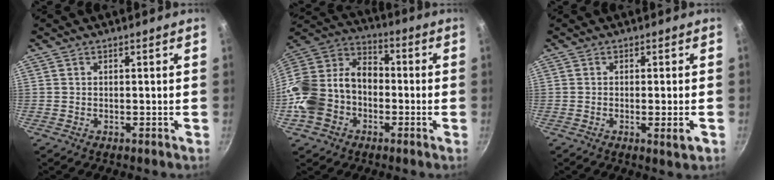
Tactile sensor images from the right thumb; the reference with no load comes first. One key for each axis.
{"total": 20.4, "fx": -5.0, "fy": 15.6, "fz": 12.1, "tx": -0.231, "ty": 0.076, "tz": -0.106}
{"total": 2.9, "fx": -0.9, "fy": 0.3, "fz": 2.8, "tx": -0.052, "ty": -0.003, "tz": -0.015}